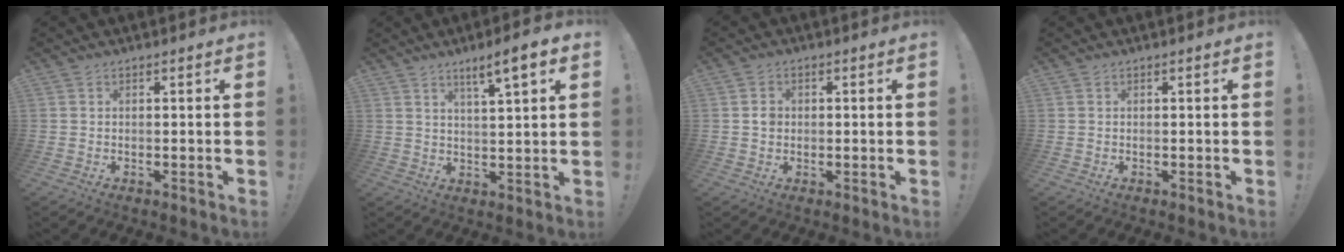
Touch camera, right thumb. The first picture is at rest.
{"total": 7.1, "force": [4.4, 0.5, 5.6], "torque": [-0.073, -0.025, 0.065]}
{"total": 2.4, "force": [-0.2, 2.0, 1.2], "torque": [-0.005, -0.001, -0.009]}
{"total": 0.0}